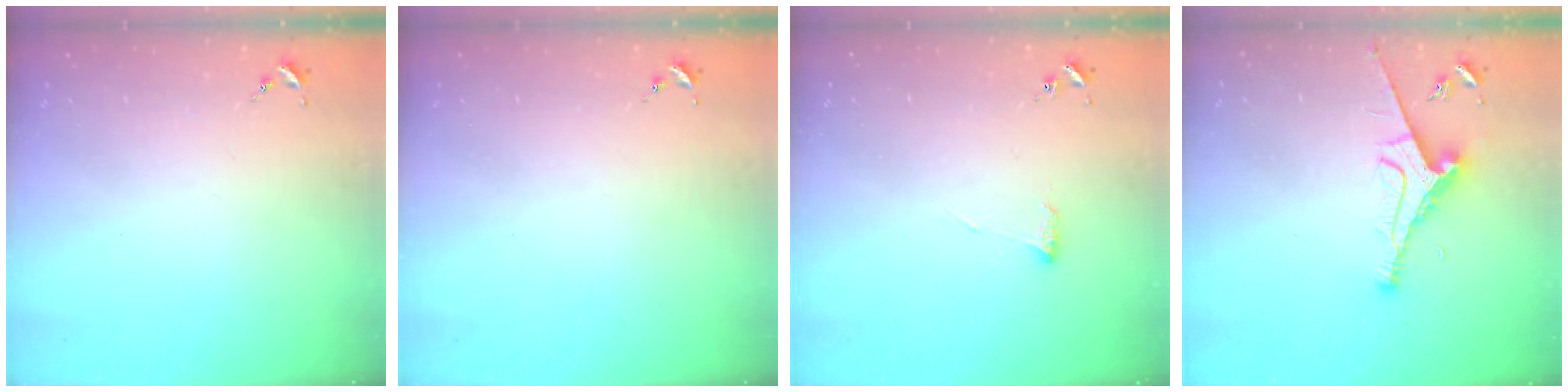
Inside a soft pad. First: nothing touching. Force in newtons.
{"total": 0.0}
{"total": 5.8, "press": 5.7, "slide": 0.8}
{"total": 8.8, "press": 8.7, "slide": 1.4}